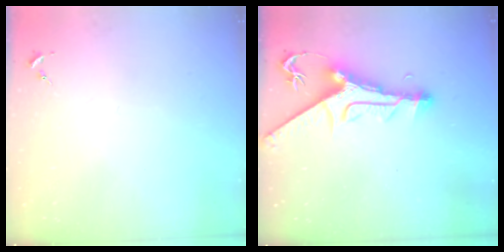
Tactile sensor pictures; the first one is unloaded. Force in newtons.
{"total": 13.3, "press": 13.3, "slide": 1.3}